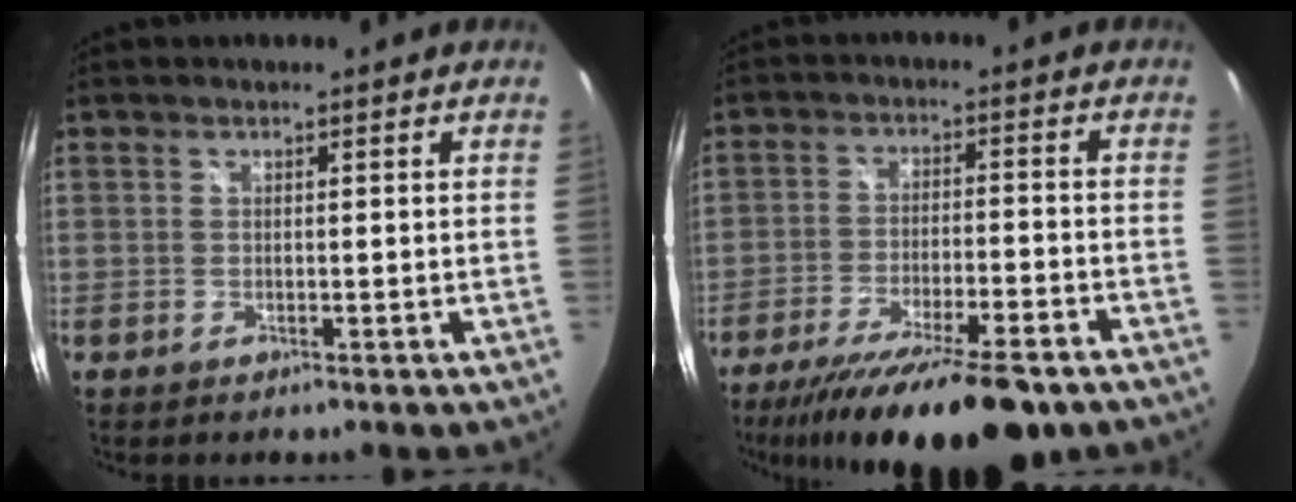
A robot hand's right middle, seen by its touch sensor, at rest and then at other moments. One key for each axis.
{"total": 20.4, "fx": -15.7, "fy": 4.7, "fz": 12.2, "tx": -0.219, "ty": -0.045, "tz": -0.239}